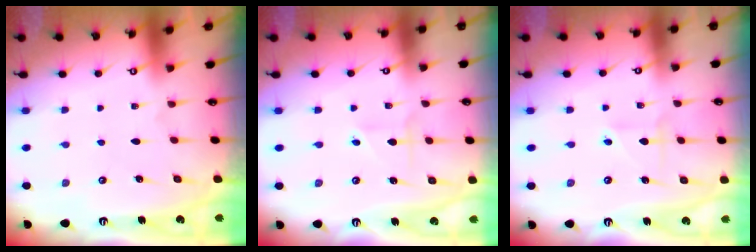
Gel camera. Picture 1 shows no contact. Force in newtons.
{"total": 1.9, "press": 1.6, "slide": 0.9}
{"total": 2.3, "press": 2.3, "slide": 0.5}